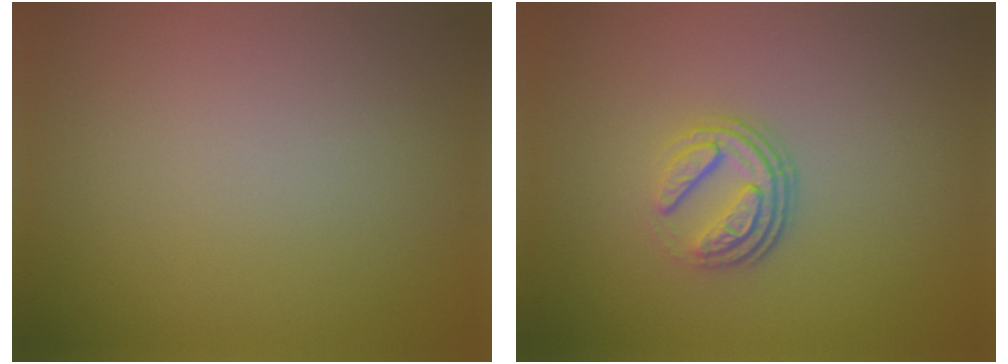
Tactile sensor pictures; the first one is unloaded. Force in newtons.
{"total": 3.8, "press": 2.5, "slide": 2.8}